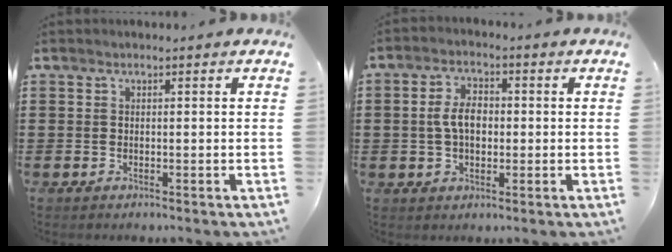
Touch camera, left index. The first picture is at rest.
{"total": 5.3, "force": [0.2, 3.0, 4.3], "torque": [-0.101, 0.007, -0.004]}